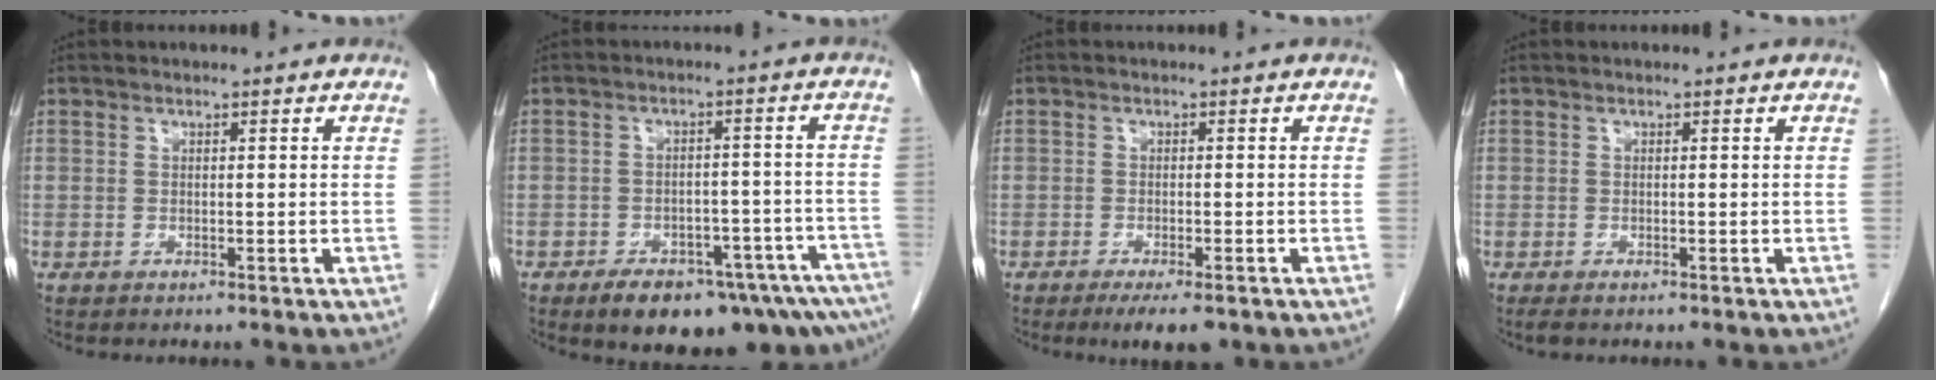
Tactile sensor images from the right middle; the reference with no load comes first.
{"total": 13.7, "force": [-10.5, 4.5, 7.6], "torque": [-0.049, 0.020, -0.136]}
{"total": 4.6, "force": [-3.1, 1.0, 3.3], "torque": [-0.043, -0.009, -0.042]}
{"total": 0.8, "force": [-0.7, 0.1, 0.5], "torque": [-0.010, -0.003, -0.010]}